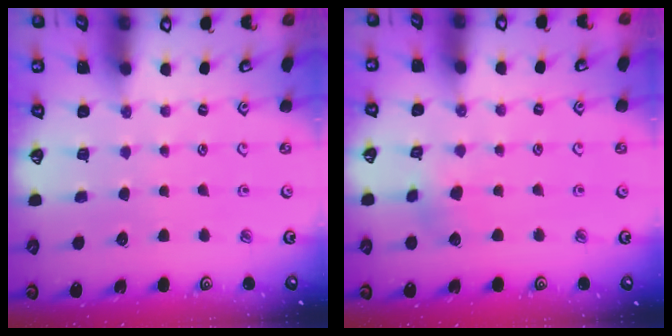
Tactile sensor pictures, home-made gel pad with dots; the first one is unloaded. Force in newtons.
{"total": 4.7, "press": 4.6, "slide": 0.4}